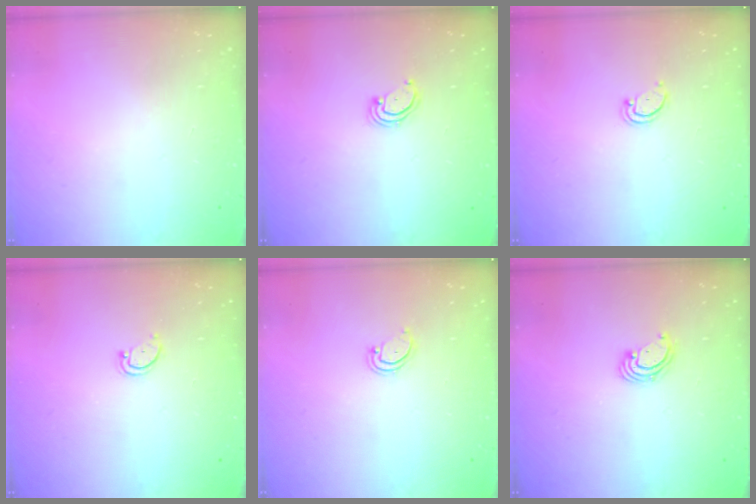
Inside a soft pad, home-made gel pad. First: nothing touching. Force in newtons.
{"total": 2.3, "press": 2.2, "slide": 0.2}
{"total": 2.2, "press": 2.2, "slide": 0.4}
{"total": 2.9, "press": 2.9, "slide": 0.4}
{"total": 3.0, "press": 3.0, "slide": 0.2}
{"total": 3.1, "press": 3.1, "slide": 0.1}